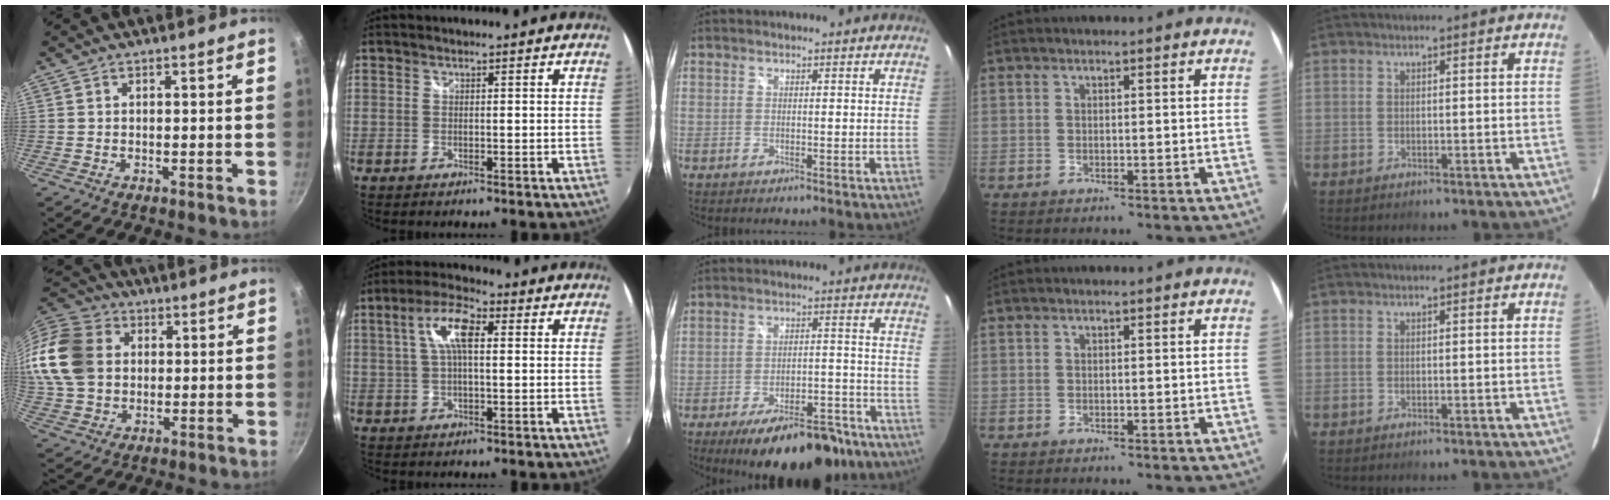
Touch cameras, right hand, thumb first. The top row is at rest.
{"thumb": {"total": 21.8, "force": [3.3, 17.5, 12.5], "torque": [-0.281, 0.034, 0.056]}, "index": {"total": 7.8, "force": [1.5, 2.9, 7.1], "torque": [-0.137, 0.019, 0.025]}, "middle": {"total": 17.4, "force": [-13.2, 6.1, 9.5], "torque": [-0.148, -0.007, -0.178]}}